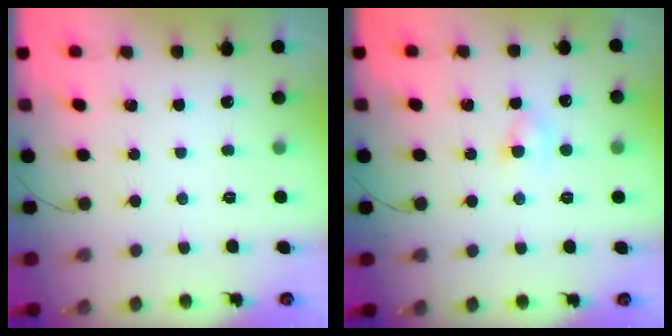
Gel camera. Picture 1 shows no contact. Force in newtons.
{"total": 2.1, "press": 1.9, "slide": 0.9}